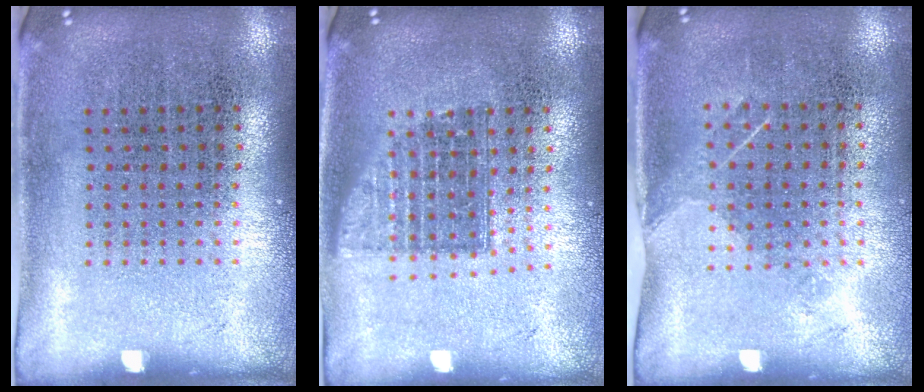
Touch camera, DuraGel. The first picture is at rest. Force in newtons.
{"total": 1.4, "press": 1.1, "slide": 0.8}
{"total": 1.2, "press": 0.9, "slide": 0.7}